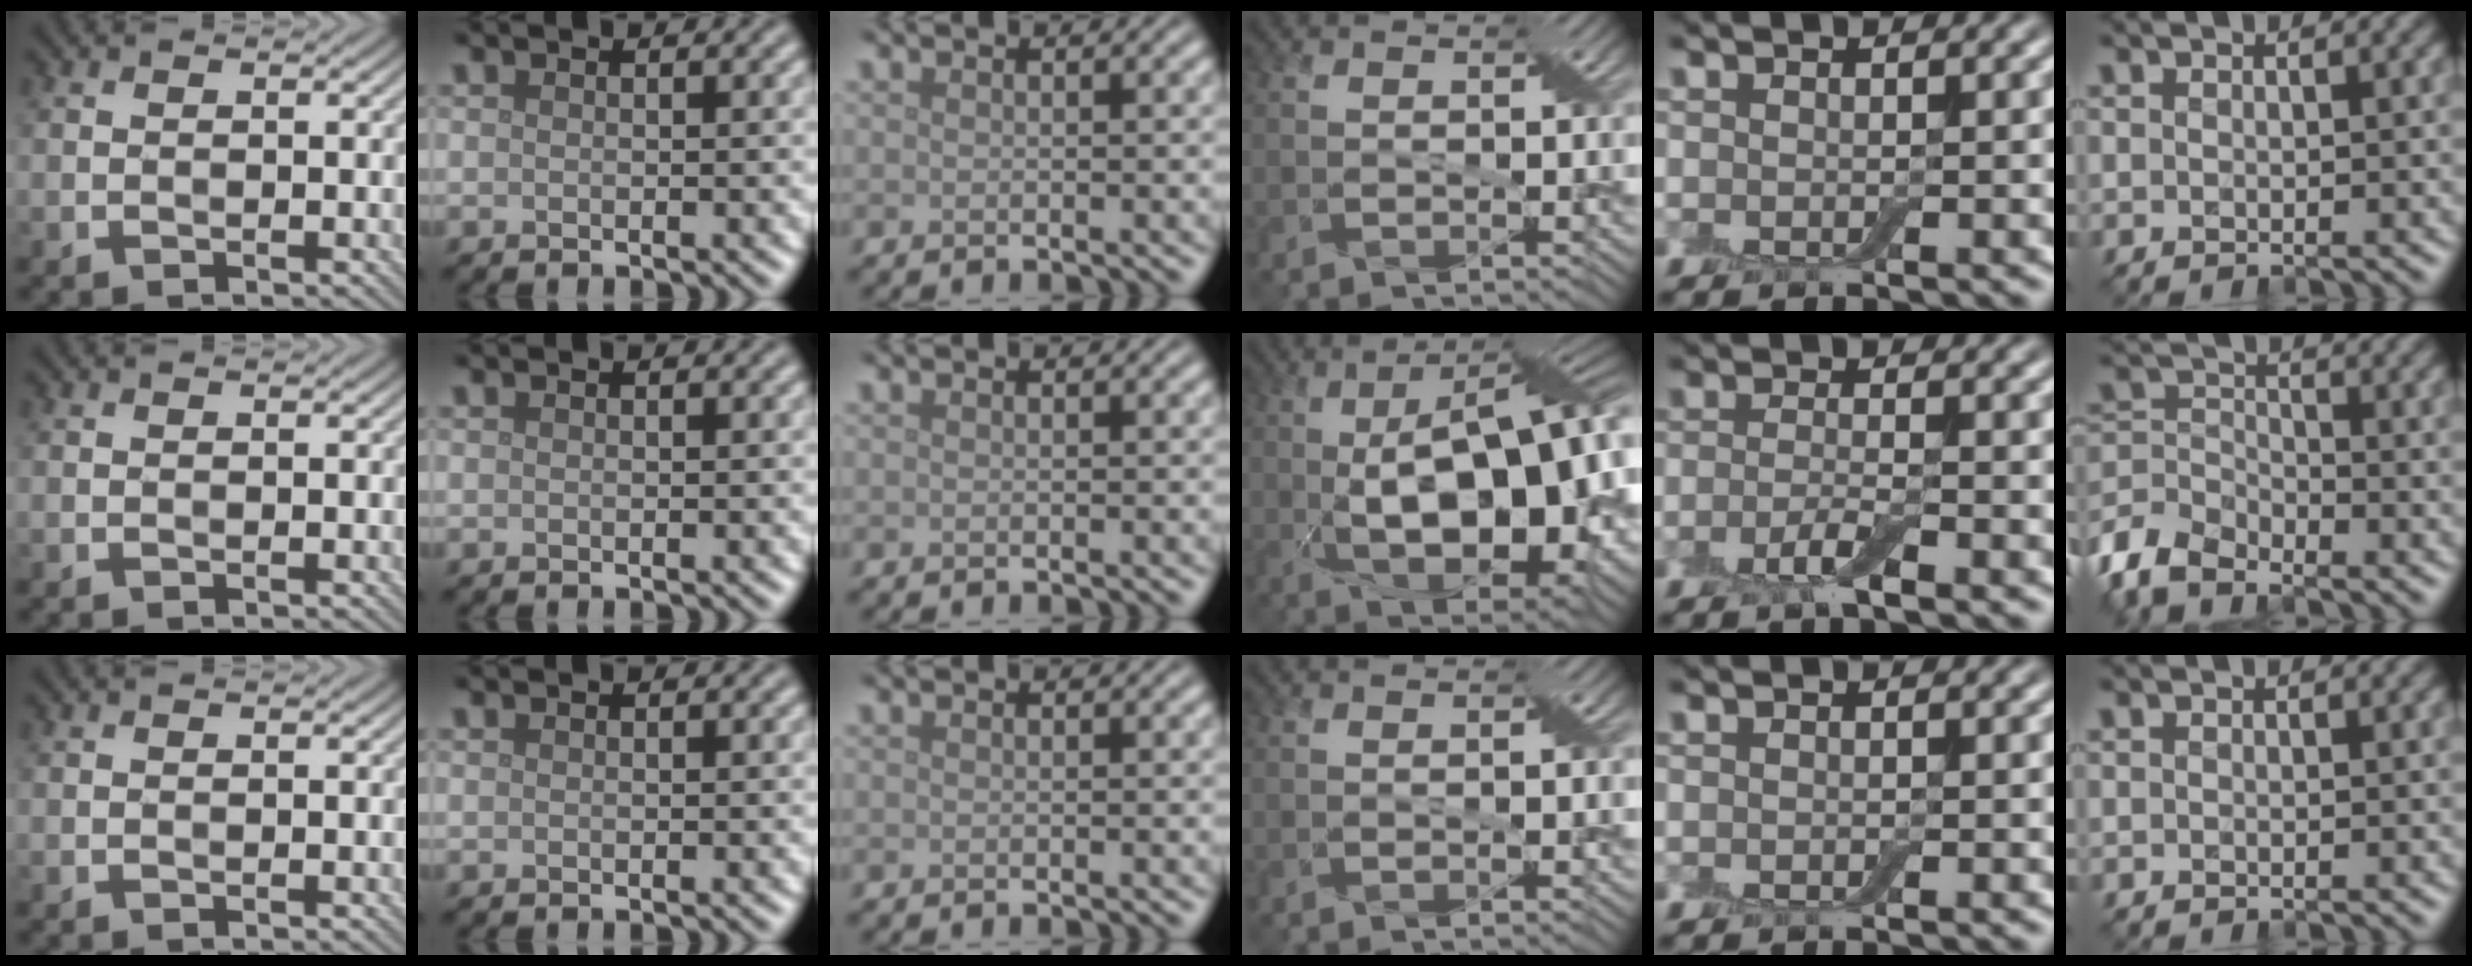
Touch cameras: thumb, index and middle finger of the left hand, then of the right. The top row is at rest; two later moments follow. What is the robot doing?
{"motion": "pour", "object": "bowl"}